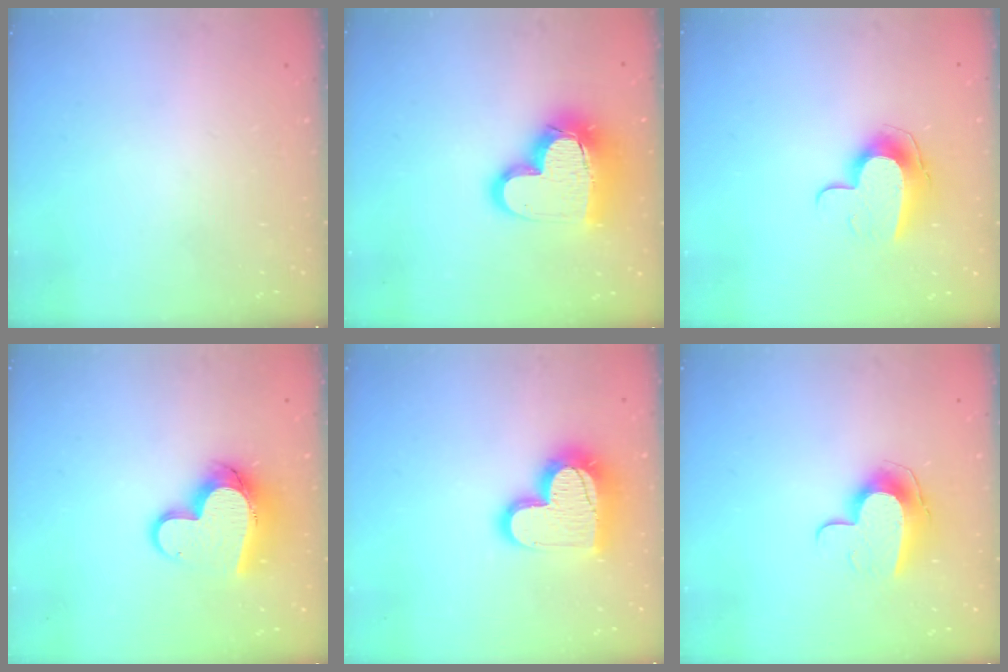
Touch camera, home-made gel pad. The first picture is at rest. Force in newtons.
{"total": 19.4, "press": 19.3, "slide": 1.7}
{"total": 10.8, "press": 10.8, "slide": 0.6}
{"total": 13.8, "press": 13.7, "slide": 1.2}
{"total": 17.9, "press": 17.8, "slide": 1.3}
{"total": 10.8, "press": 10.8, "slide": 0.6}